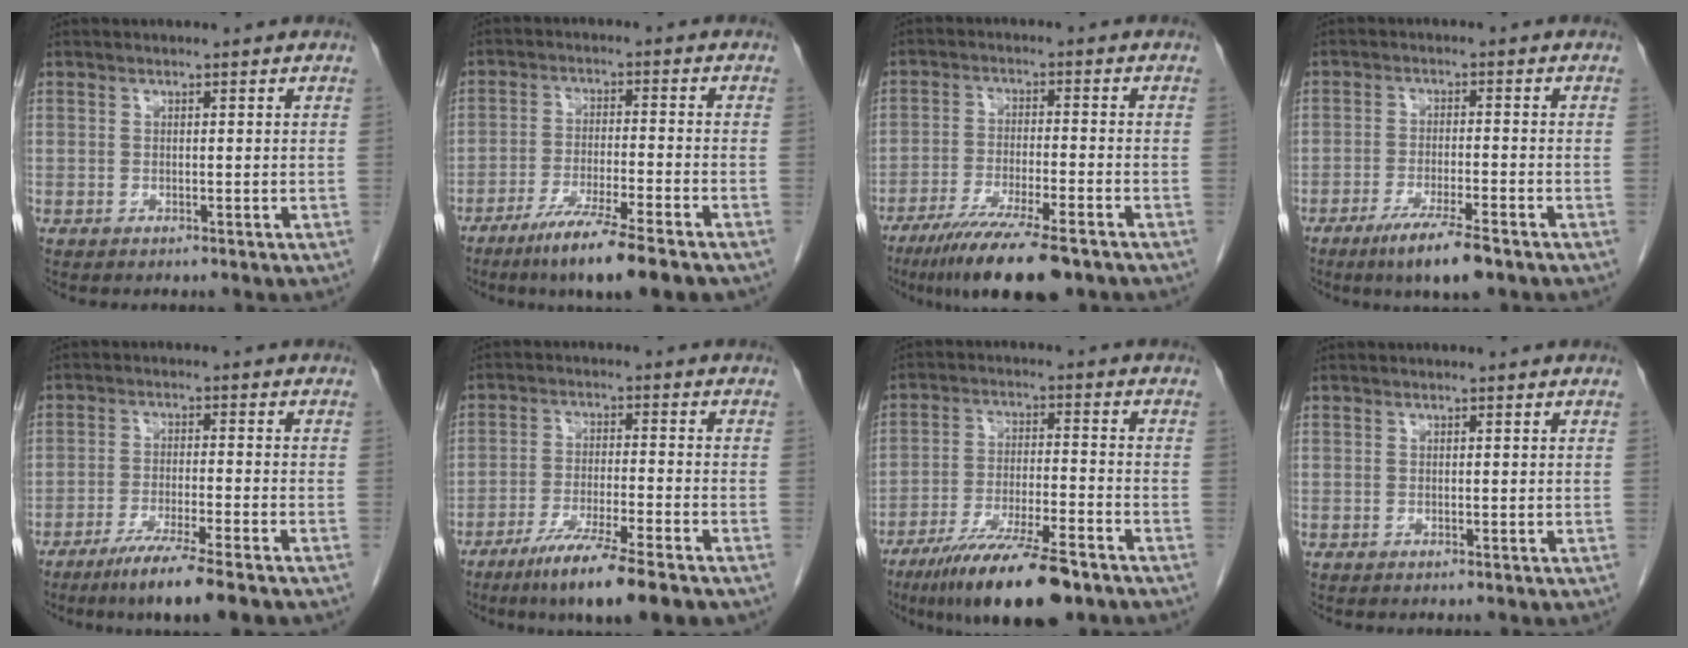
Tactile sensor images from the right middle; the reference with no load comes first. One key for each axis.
{"total": 10.7, "fx": -7.7, "fy": -0.1, "fz": 7.4, "tx": -0.124, "ty": -0.029, "tz": -0.125}
{"total": 12.8, "fx": -9.3, "fy": 1.4, "fz": 8.6, "tx": -0.147, "ty": -0.033, "tz": -0.152}
{"total": 7.4, "fx": -4.9, "fy": 0.4, "fz": 5.5, "tx": -0.100, "ty": -0.018, "tz": -0.084}
{"total": 8.6, "fx": -6.4, "fy": -0.6, "fz": 5.8, "tx": -0.096, "ty": -0.025, "tz": -0.106}
{"total": 11.0, "fx": -7.9, "fy": 0.1, "fz": 7.7, "tx": -0.129, "ty": -0.030, "tz": -0.129}
{"total": 14.5, "fx": -10.5, "fy": 2.1, "fz": 9.7, "tx": -0.167, "ty": -0.031, "tz": -0.179}
{"total": 0.0}